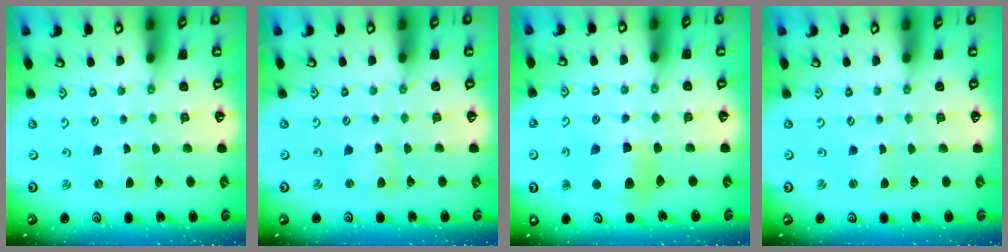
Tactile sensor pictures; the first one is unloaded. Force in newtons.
{"total": 1.5, "press": 1.4, "slide": 0.2}
{"total": 9.9, "press": 9.8, "slide": 1.3}
{"total": 0.8, "press": 0.8, "slide": 0.0}